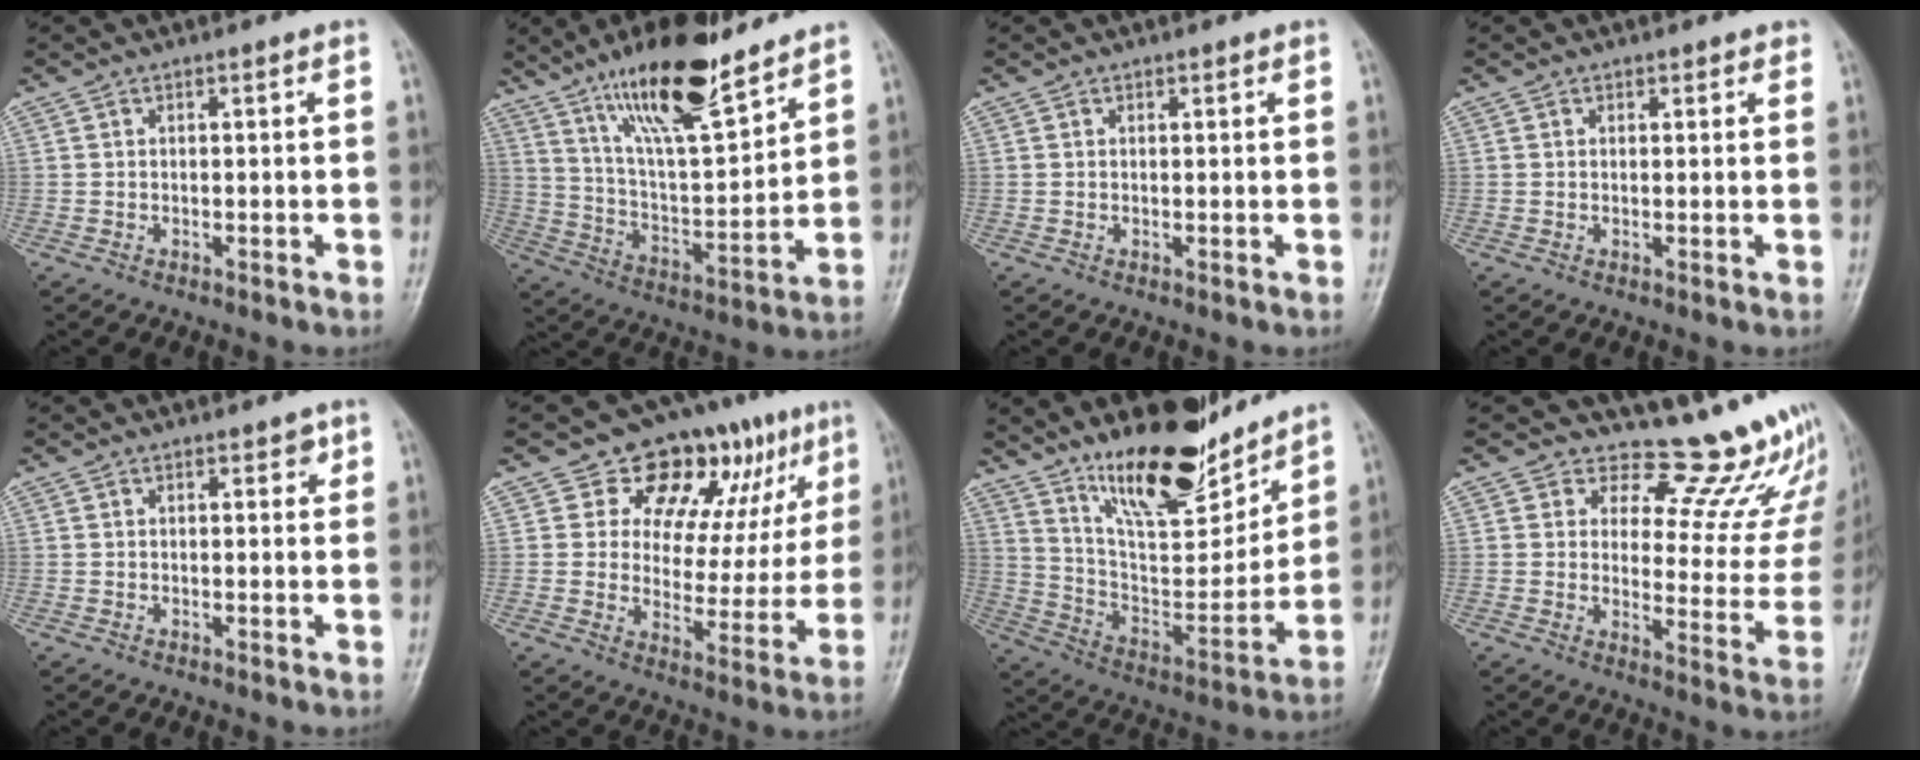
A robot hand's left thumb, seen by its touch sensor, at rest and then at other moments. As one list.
[{"total": 18.7, "force": [13.3, 5.0, 12.2], "torque": [-0.180, -0.071, 0.239]}, {"total": 0.7, "force": [0.5, 0.5, 0.2], "torque": [0.005, -0.003, 0.003]}, {"total": 1.4, "force": [1.0, 1.0, 0.3], "torque": [0.014, -0.005, 0.007]}, {"total": 1.7, "force": [1.1, 1.1, 0.8], "torque": [0.009, -0.003, 0.008]}, {"total": 16.8, "force": [8.9, 9.7, 10.5], "torque": [-0.073, -0.024, 0.129]}, {"total": 19.6, "force": [14.7, 6.5, 11.2], "torque": [-0.131, -0.101, 0.257]}, {"total": 16.7, "force": [14.8, 5.7, 5.1], "torque": [-0.009, -0.143, 0.164]}]